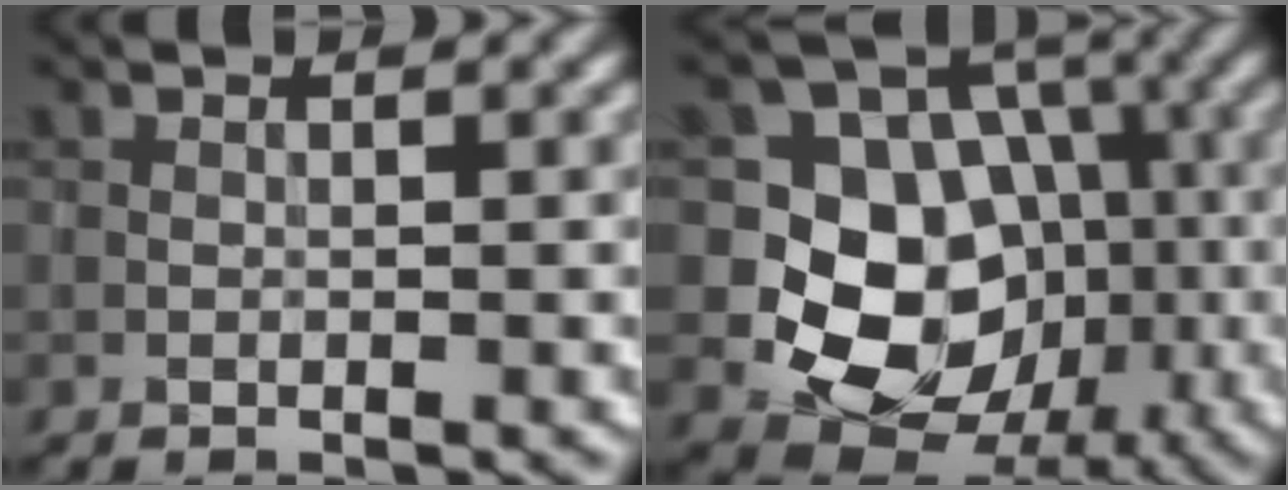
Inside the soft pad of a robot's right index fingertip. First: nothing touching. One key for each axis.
{"total": 9.5, "fx": -2.0, "fy": 8.1, "fz": 4.5, "tx": -0.057, "ty": 0.002, "tz": -0.056}